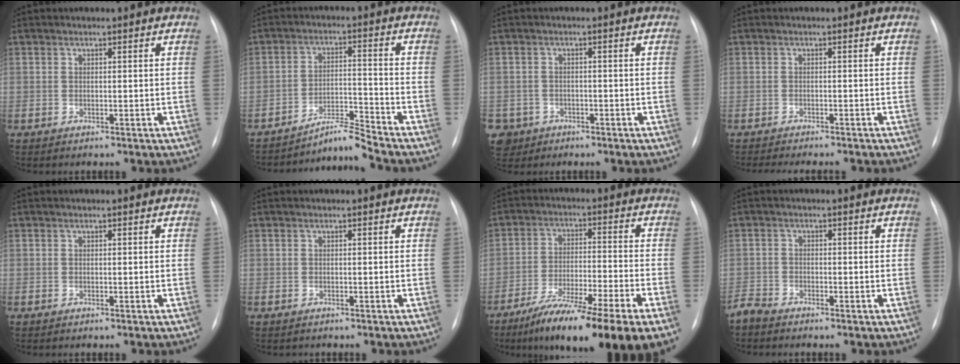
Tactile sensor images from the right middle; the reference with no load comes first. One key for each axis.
{"total": 5.4, "fx": -5.1, "fy": -1.7, "fz": 0.3, "tx": -0.013, "ty": -0.001, "tz": -0.086}
{"total": 5.6, "fx": -2.8, "fy": 4.9, "fz": 0.4, "tx": -0.018, "ty": 0.007, "tz": -0.042}
{"total": 8.2, "fx": -7.3, "fy": 1.1, "fz": 3.6, "tx": -0.039, "ty": -0.008, "tz": -0.097}
{"total": 0.0}
{"total": 0.0}
{"total": 19.2, "fx": -12.9, "fy": 0.7, "fz": 14.2, "tx": -0.186, "ty": -0.033, "tz": -0.209}
{"total": 2.0, "fx": -1.9, "fy": 0.3, "fz": 0.2, "tx": -0.004, "ty": -0.005, "tz": -0.038}